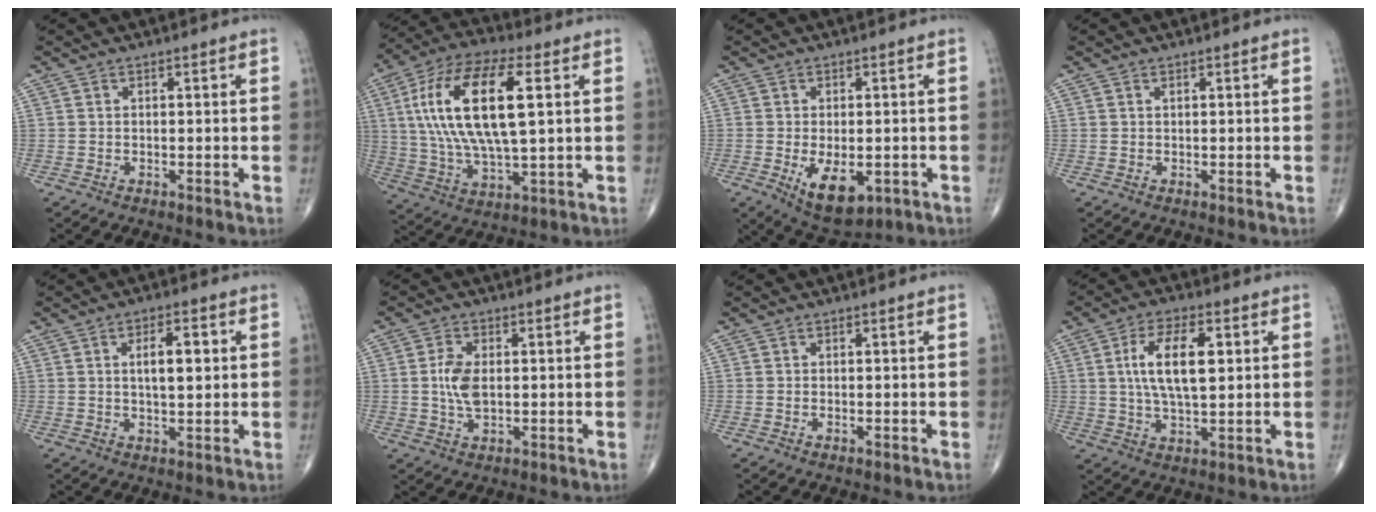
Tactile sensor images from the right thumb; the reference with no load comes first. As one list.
[{"total": 20.9, "force": [4.5, 7.9, 18.8], "torque": [-0.376, 0.005, 0.077]}, {"total": 9.1, "force": [-2.6, 4.8, 7.3], "torque": [-0.105, -0.009, -0.026]}, {"total": 0.0}, {"total": 5.7, "force": [1.1, 2.4, 5.0], "torque": [-0.069, -0.002, 0.015]}, {"total": 5.7, "force": [0.3, 3.1, 4.8], "torque": [-0.098, -0.002, 0.005]}, {"total": 0.6, "force": [-0.1, 0.3, 0.5], "torque": [-0.011, -0.001, -0.002]}, {"total": 11.1, "force": [2.2, 4.7, 9.8], "torque": [-0.174, 0.000, 0.040]}]